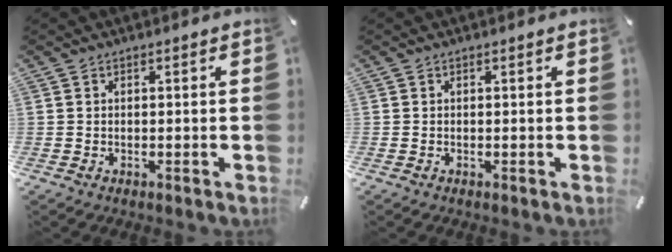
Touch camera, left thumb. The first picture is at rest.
{"total": 0.0}